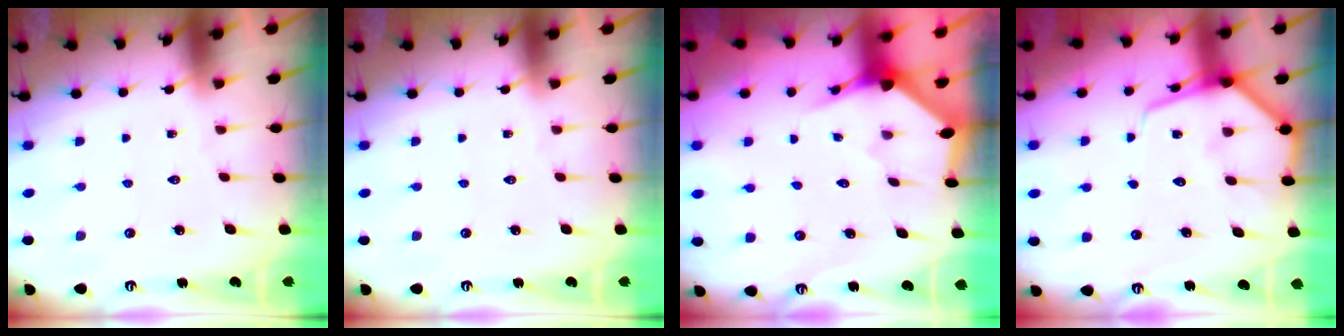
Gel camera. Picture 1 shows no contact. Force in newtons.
{"total": 0.0}
{"total": 3.2, "press": 3.1, "slide": 0.3}
{"total": 7.6, "press": 7.5, "slide": 0.9}